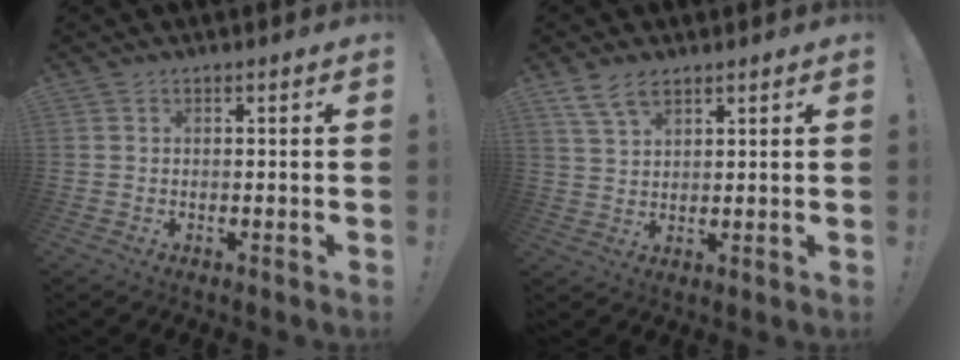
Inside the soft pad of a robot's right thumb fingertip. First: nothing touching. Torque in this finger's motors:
{"motor_torque": [0.02, 0.03, 0.42, 0.29, 0.00]}